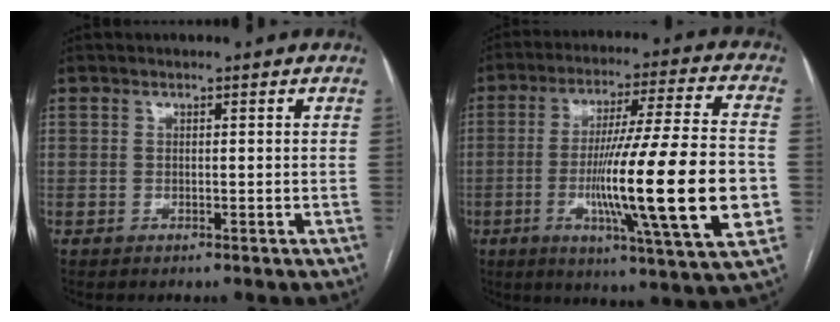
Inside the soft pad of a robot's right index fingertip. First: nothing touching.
{"total": 22.5, "force": [-4.5, 0.3, 22.0], "torque": [-0.332, -0.015, -0.075]}